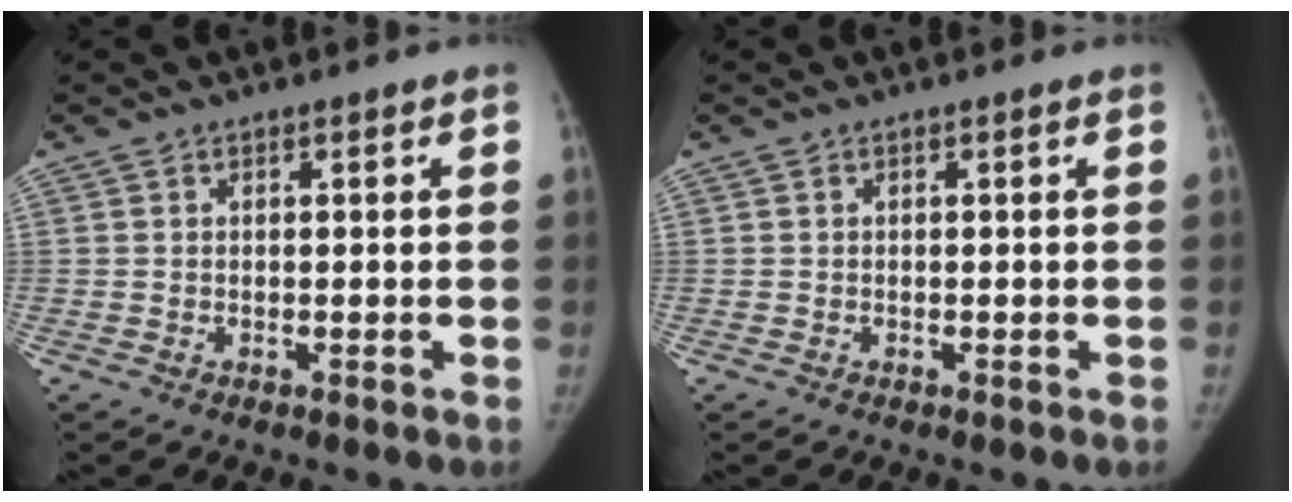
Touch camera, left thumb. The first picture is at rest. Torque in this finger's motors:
{"motor_torque": [-0.08, 0.20, 0.43, 0.05, 0.06]}